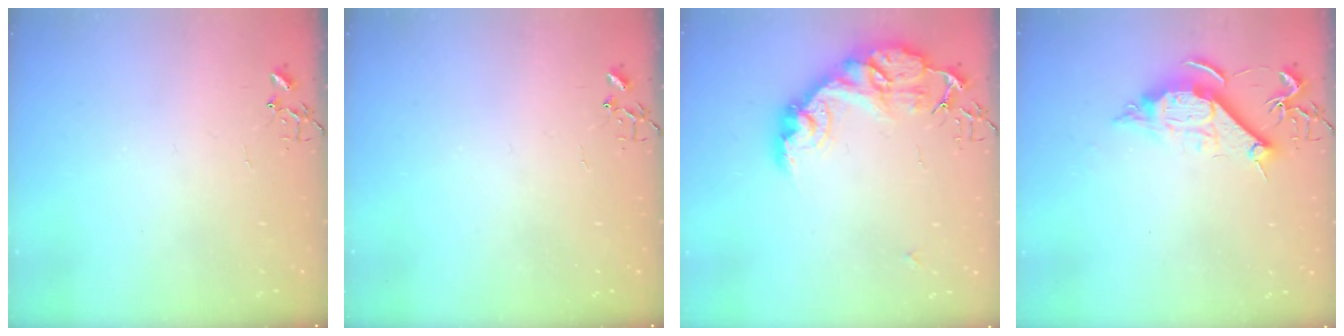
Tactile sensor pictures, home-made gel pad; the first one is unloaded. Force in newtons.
{"total": 0.0}
{"total": 16.8, "press": 16.8, "slide": 1.3}
{"total": 10.2, "press": 10.2, "slide": 0.6}